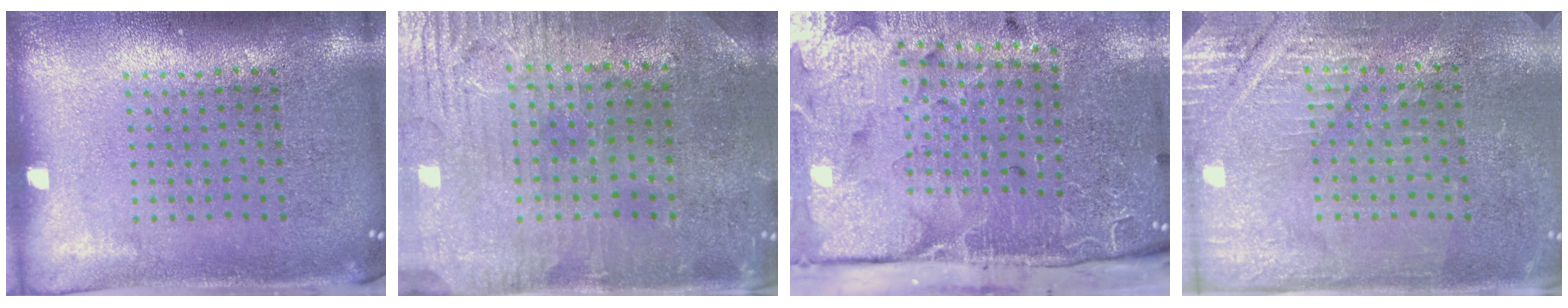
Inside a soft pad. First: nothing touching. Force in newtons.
{"total": 1.3, "press": 1.2, "slide": 0.6}
{"total": 5.0, "press": 4.0, "slide": 3.1}
{"total": 2.8, "press": 2.8, "slide": 0.5}